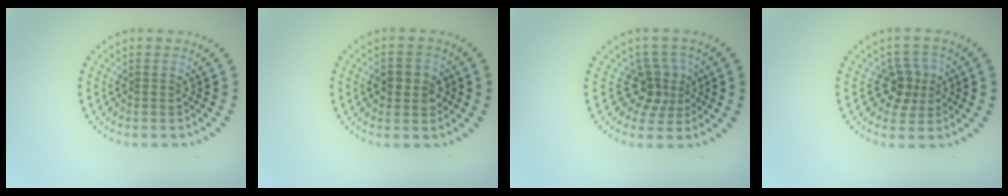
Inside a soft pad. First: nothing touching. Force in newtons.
{"total": 2.6, "press": 2.6, "slide": 0.4}
{"total": 3.1, "press": 2.3, "slide": 2.1}
{"total": 2.8, "press": 2.5, "slide": 1.2}